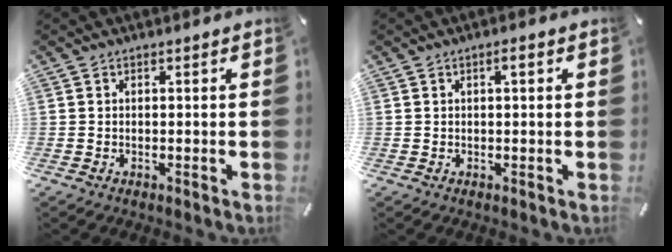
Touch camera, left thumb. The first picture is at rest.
{"total": 1.7, "force": [0.5, 0.3, 1.6], "torque": [-0.023, 0.001, 0.005]}